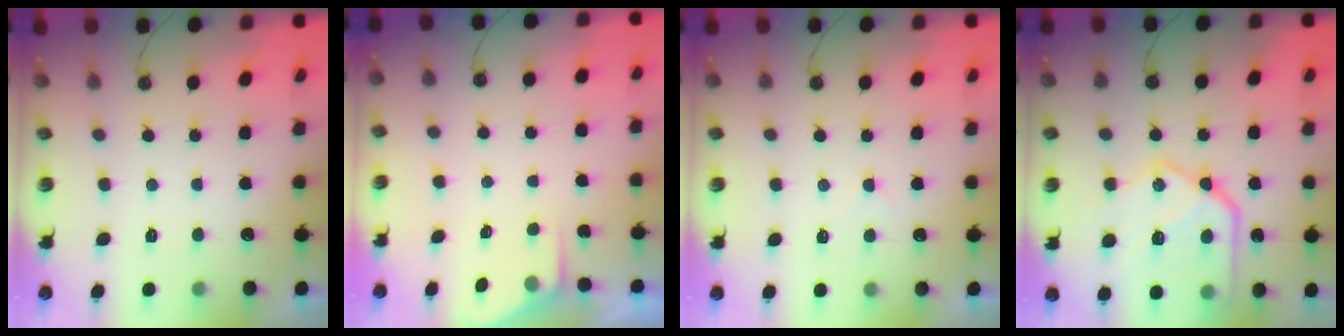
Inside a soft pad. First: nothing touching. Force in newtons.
{"total": 2.2, "press": 2.2, "slide": 0.4}
{"total": 5.2, "press": 5.1, "slide": 0.7}
{"total": 23.0, "press": 22.9, "slide": 2.1}